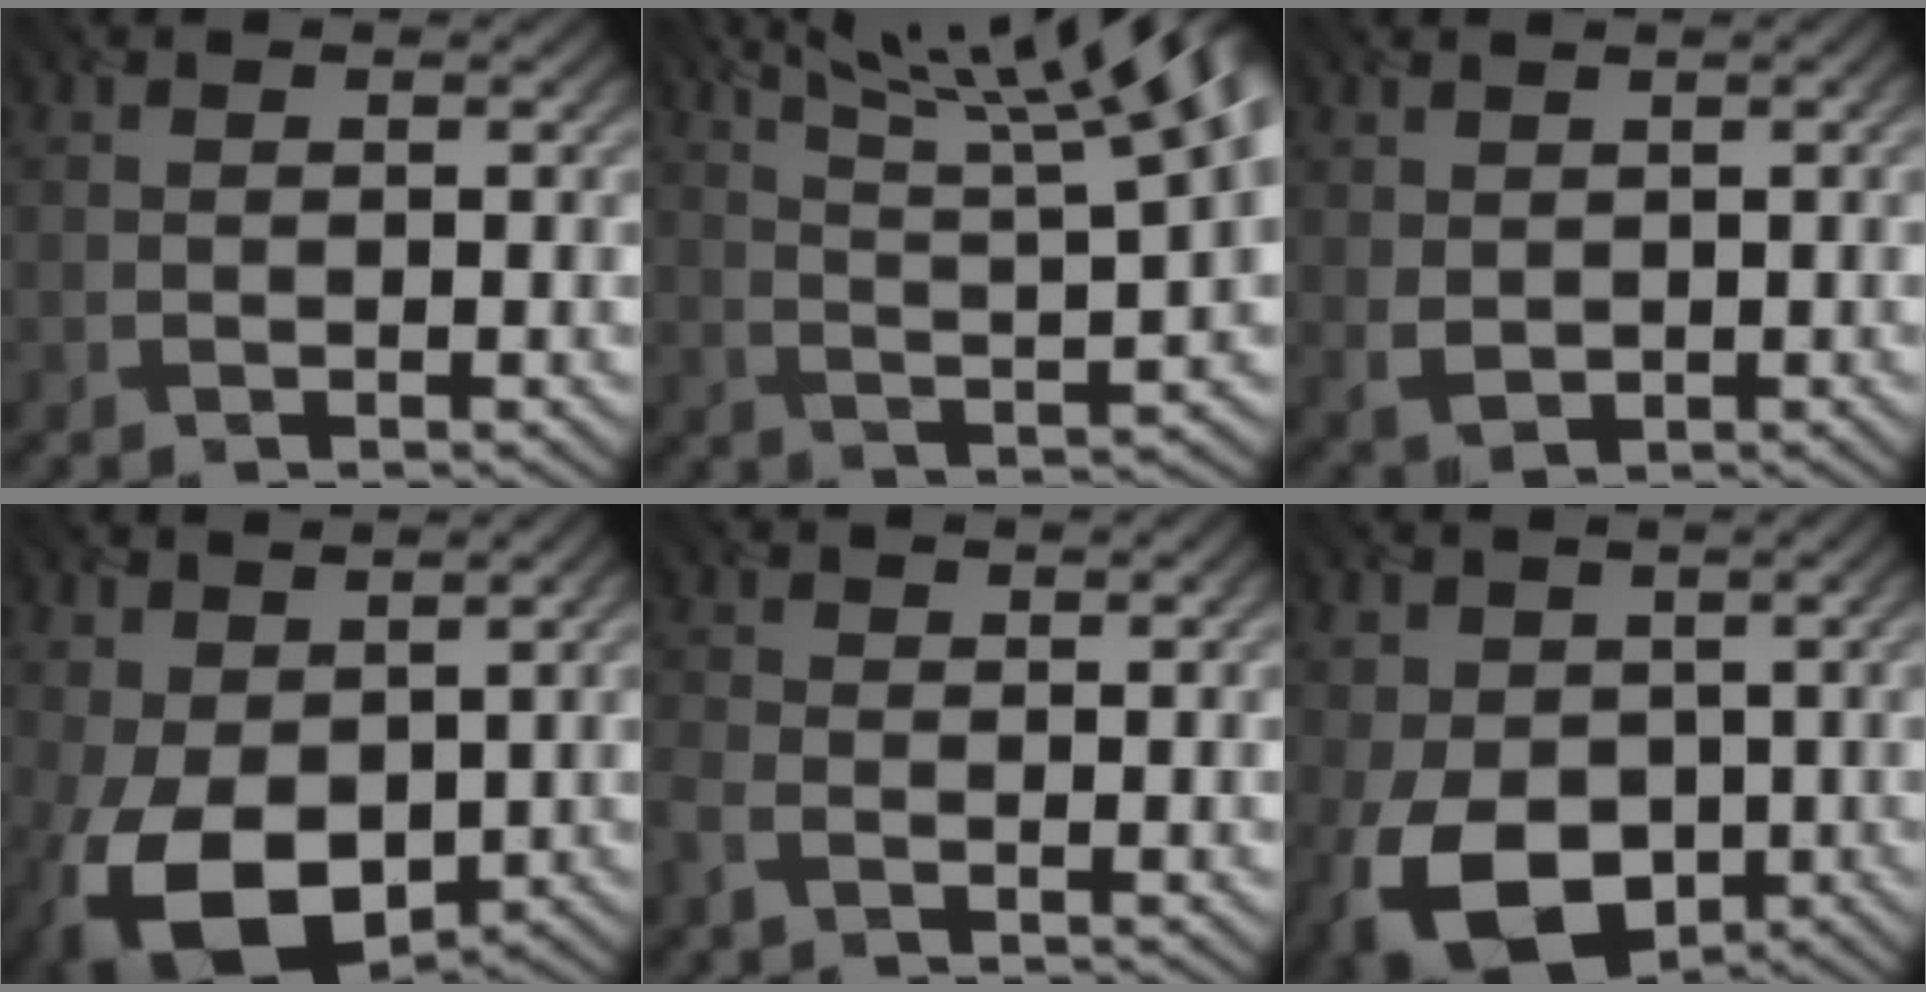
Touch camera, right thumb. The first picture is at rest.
{"total": 14.9, "force": [9.0, 3.4, 11.4], "torque": [-0.154, 0.033, 0.118]}
{"total": 1.8, "force": [0.7, 1.3, 1.1], "torque": [-0.032, -0.002, 0.020]}
{"total": 10.1, "force": [-1.4, 6.4, 7.6], "torque": [-0.189, -0.022, -0.016]}
{"total": 2.6, "force": [-1.4, 0.9, 1.9], "torque": [-0.053, -0.006, -0.035]}
{"total": 10.5, "force": [-2.7, 7.4, 6.9], "torque": [-0.170, -0.021, -0.046]}